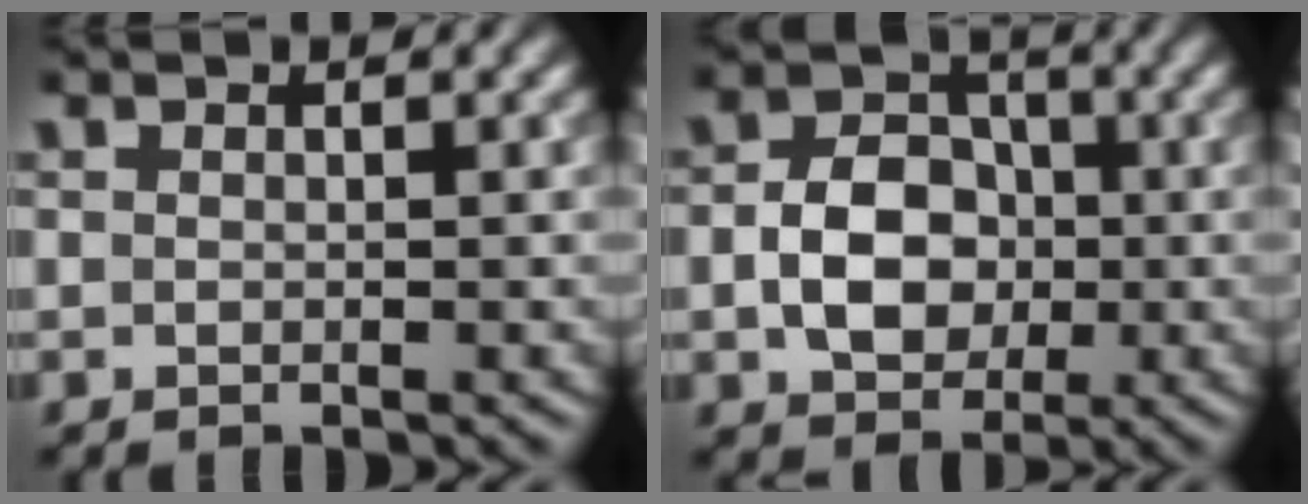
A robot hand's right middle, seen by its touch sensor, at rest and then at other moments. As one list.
[{"total": 5.4, "force": [-0.9, 4.1, 3.4], "torque": [-0.058, 0.001, -0.014]}]